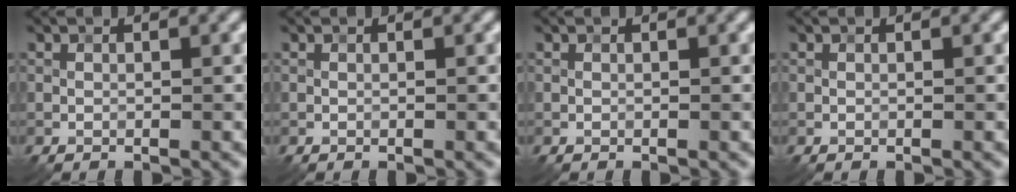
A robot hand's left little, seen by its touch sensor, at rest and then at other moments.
{"total": 0.0}
{"total": 0.0}
{"total": 0.0}